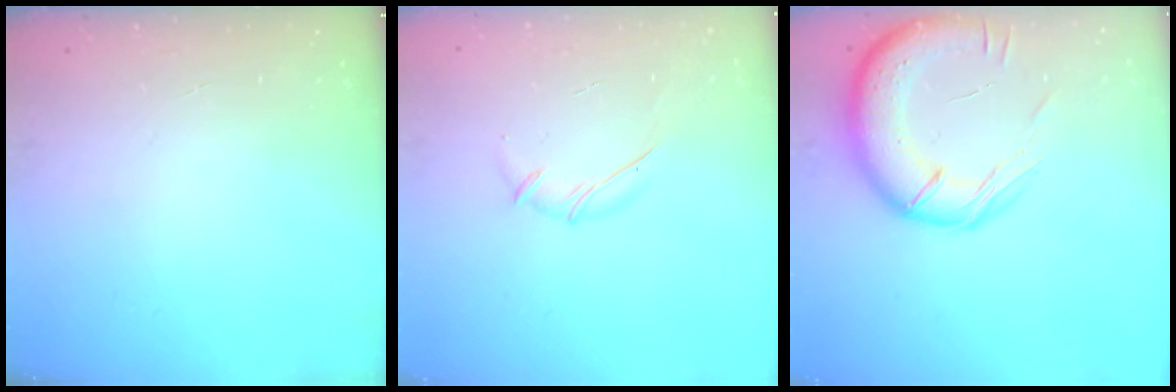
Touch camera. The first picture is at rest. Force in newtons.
{"total": 6.1, "press": 6.0, "slide": 1.1}
{"total": 18.4, "press": 18.0, "slide": 3.7}